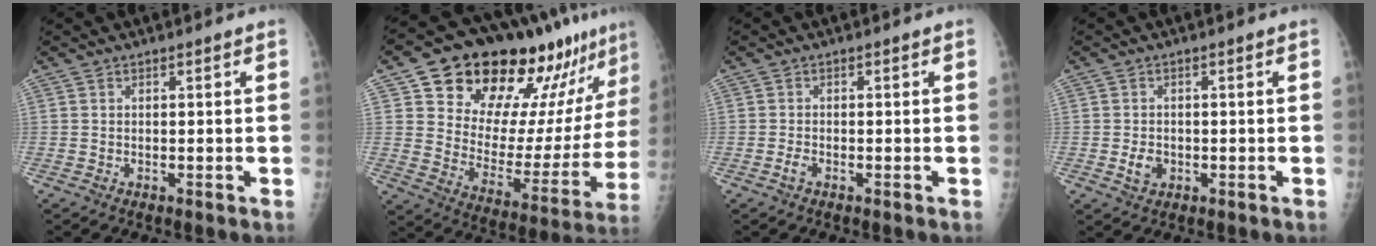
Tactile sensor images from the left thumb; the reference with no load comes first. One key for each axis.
{"total": 26.0, "fx": 18.0, "fy": 11.2, "fz": 15.0, "tx": -0.182, "ty": -0.064, "tz": 0.271}
{"total": 1.2, "fx": -0.7, "fy": 0.7, "fz": 0.8, "tx": -0.018, "ty": 0.000, "tz": -0.016}
{"total": 3.0, "fx": -0.7, "fy": 2.4, "fz": 1.7, "tx": -0.023, "ty": 0.001, "tz": -0.008}